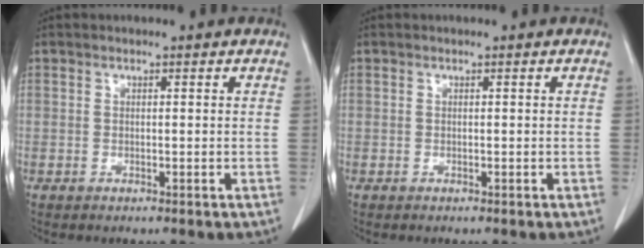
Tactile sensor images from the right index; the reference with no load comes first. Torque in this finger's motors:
{"motor_torque": [-0.01, 0.01, 0.00, 0.00]}